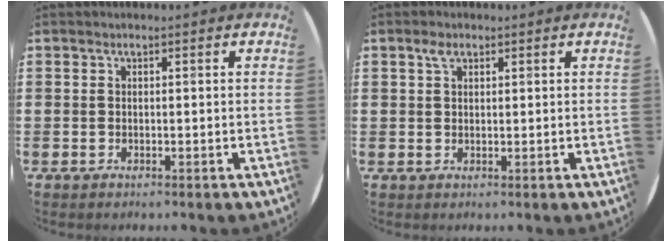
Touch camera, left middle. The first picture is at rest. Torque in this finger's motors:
{"motor_torque": [0.23, -0.15, -0.12, -0.02]}